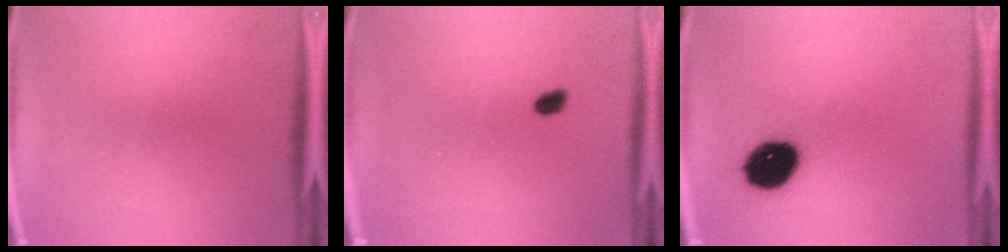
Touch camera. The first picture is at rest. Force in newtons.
{"total": 1.4}
{"total": 13.7}